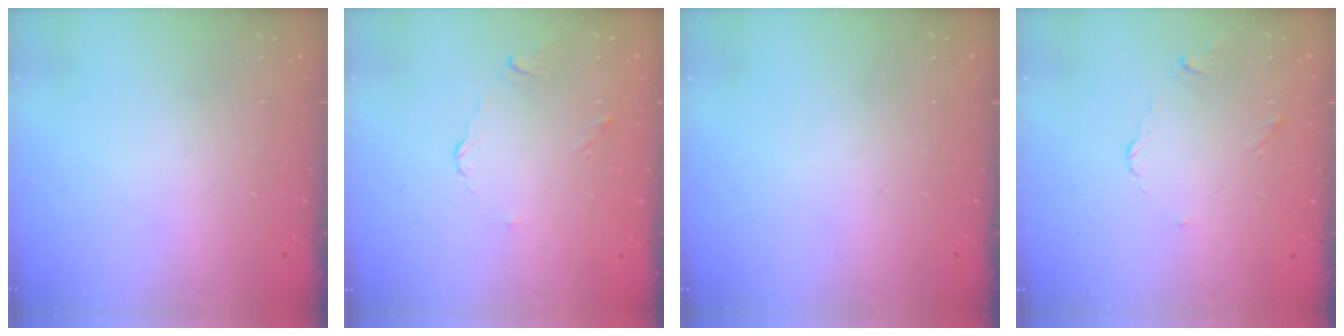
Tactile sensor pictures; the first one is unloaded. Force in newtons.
{"total": 3.4, "press": 3.3, "slide": 0.6}
{"total": 0.0}
{"total": 2.6, "press": 2.5, "slide": 0.6}